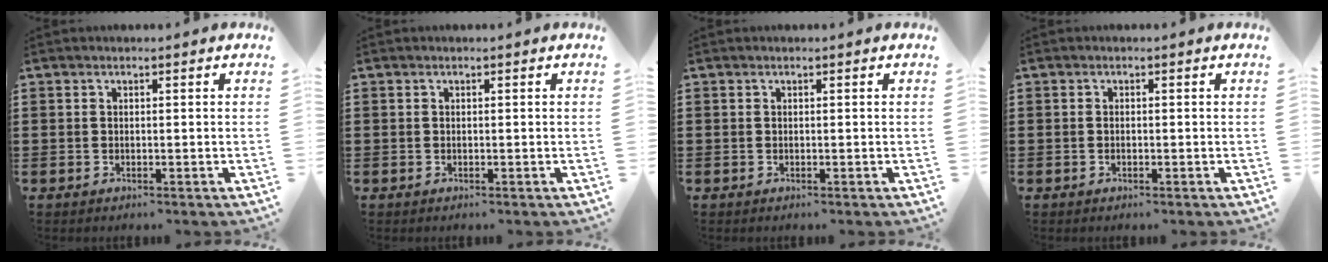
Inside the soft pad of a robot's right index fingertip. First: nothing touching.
{"total": 0.0}
{"total": 0.0}
{"total": 0.6, "force": [-0.1, 0.3, 0.6], "torque": [-0.013, -0.001, -0.003]}